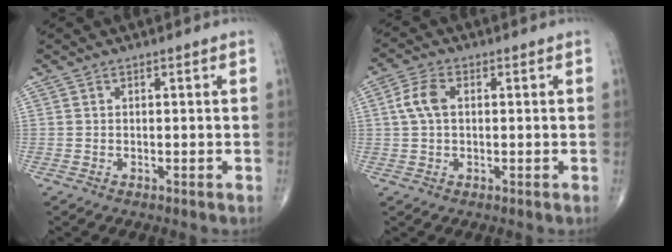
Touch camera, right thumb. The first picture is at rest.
{"total": 4.9, "force": [0.7, 2.9, 3.8], "torque": [-0.087, 0.013, 0.011]}